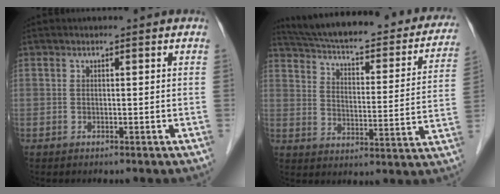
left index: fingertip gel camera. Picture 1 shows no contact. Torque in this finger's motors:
{"motor_torque": [-1.09, -1.05, -0.30, 0.07]}